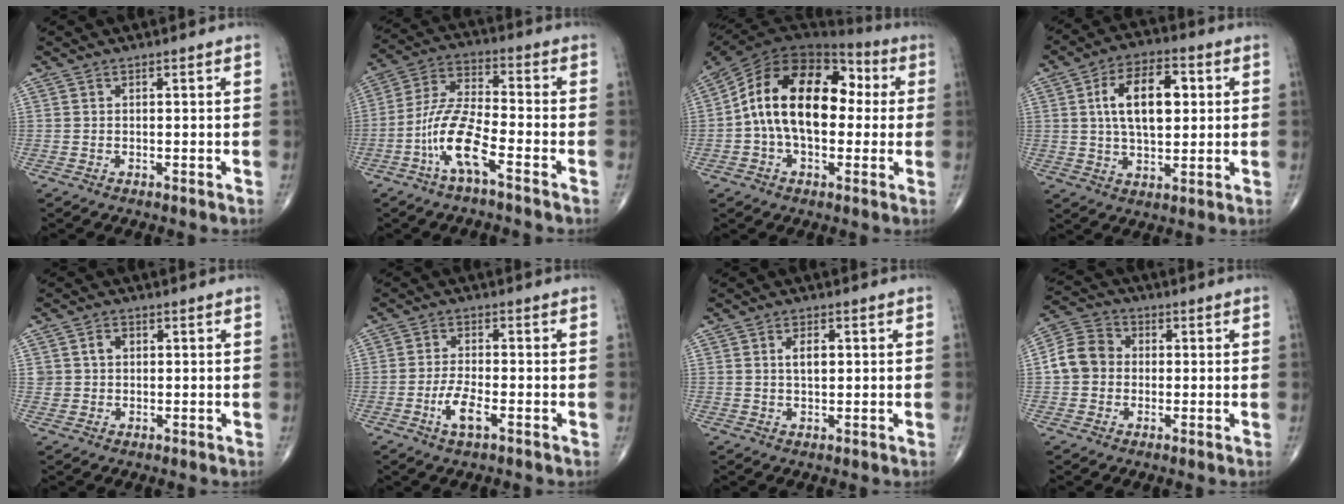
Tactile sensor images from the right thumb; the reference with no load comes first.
{"total": 11.0, "force": [-5.2, 2.6, 9.3], "torque": [-0.204, 0.033, -0.107]}
{"total": 19.8, "force": [1.1, 12.0, 15.8], "torque": [-0.251, 0.043, 0.008]}
{"total": 13.2, "force": [2.5, 7.2, 10.9], "torque": [-0.165, 0.006, 0.039]}
{"total": 2.9, "force": [0.6, 2.5, 1.3], "torque": [-0.008, 0.002, 0.012]}
{"total": 5.1, "force": [-2.1, 1.6, 4.3], "torque": [-0.090, 0.007, -0.041]}
{"total": 3.3, "force": [0.6, 1.7, 2.7], "torque": [-0.043, -0.002, 0.010]}
{"total": 8.1, "force": [-0.1, 7.0, 4.0], "torque": [-0.063, 0.024, -0.016]}